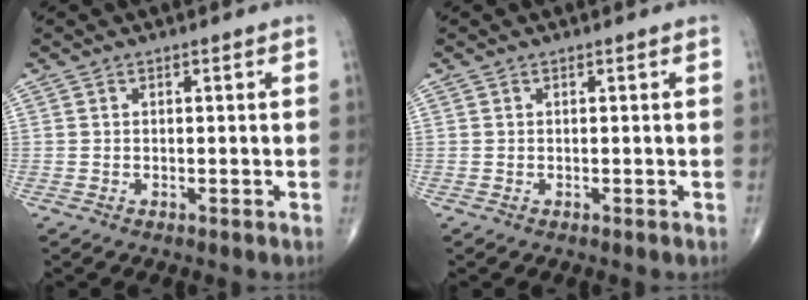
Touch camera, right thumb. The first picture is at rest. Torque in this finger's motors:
{"motor_torque": [0.00, 0.00, 0.00, 0.00, 0.01]}